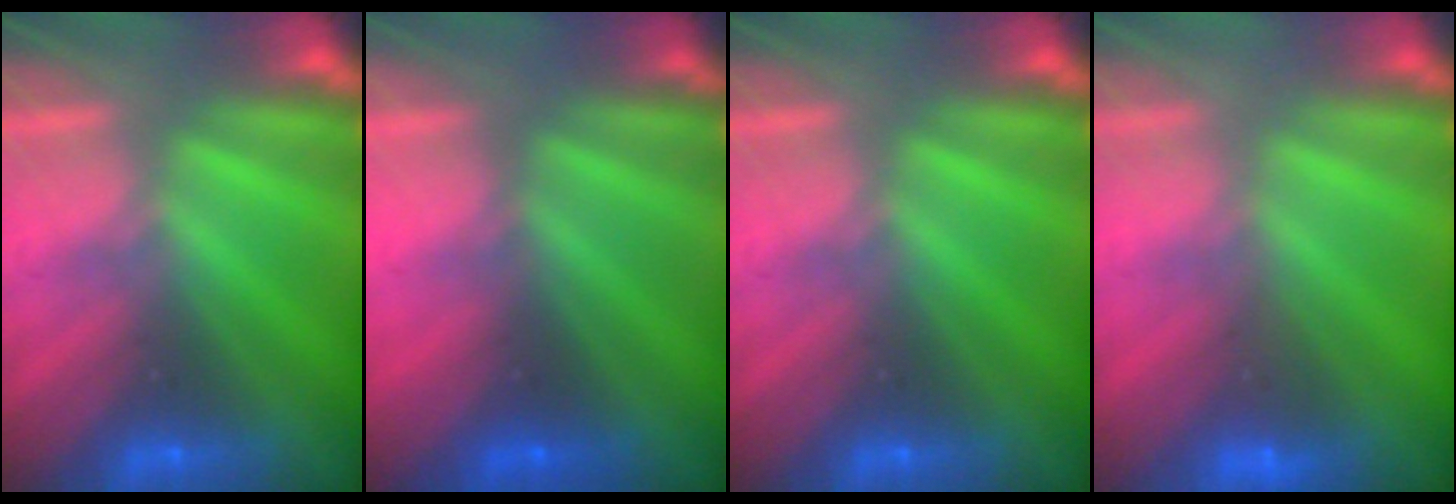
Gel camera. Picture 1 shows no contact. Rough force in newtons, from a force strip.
{"total": 3.3}
{"total": 0.0}
{"total": 3.0}